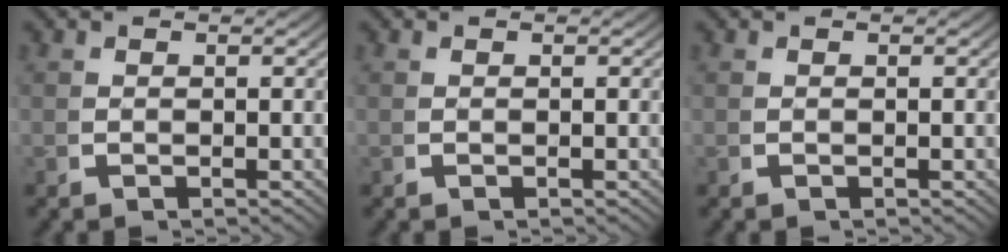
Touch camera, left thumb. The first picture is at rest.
{"total": 0.0}
{"total": 0.0}